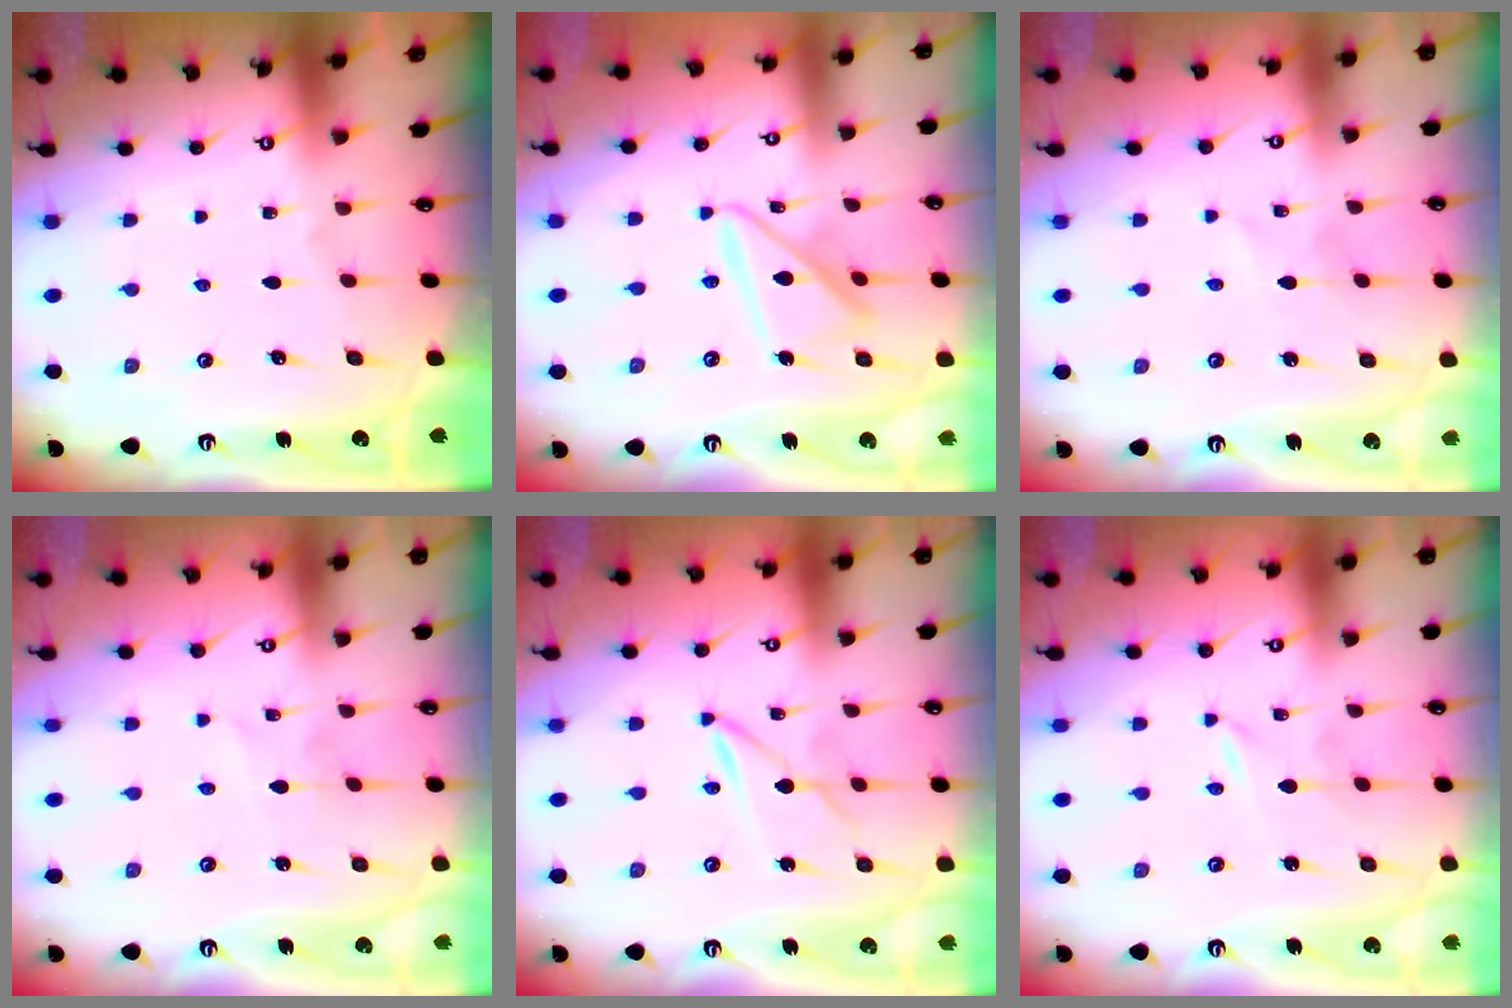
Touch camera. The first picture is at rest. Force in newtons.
{"total": 13.7, "press": 13.7, "slide": 1.5}
{"total": 1.1, "press": 1.1, "slide": 0.1}
{"total": 2.8, "press": 2.7, "slide": 0.3}
{"total": 1.8, "press": 1.8, "slide": 0.2}
{"total": 0.6, "press": 0.6, "slide": 0.1}